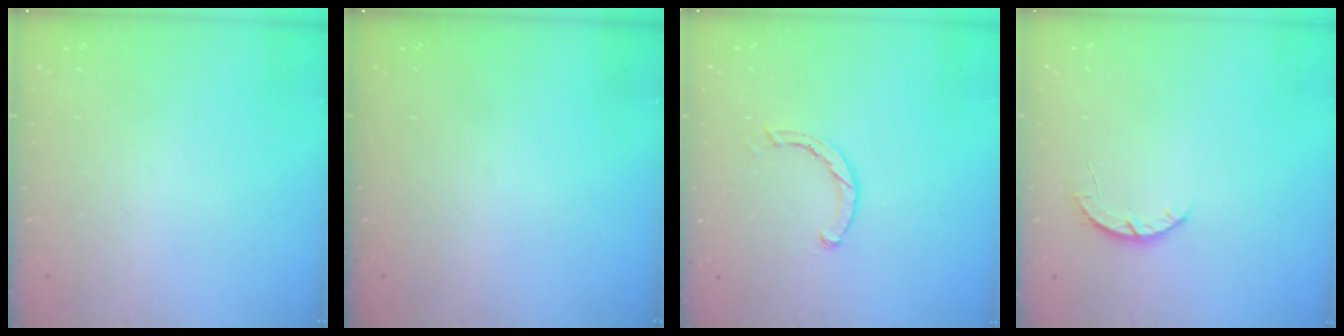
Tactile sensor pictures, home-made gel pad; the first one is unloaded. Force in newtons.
{"total": 0.0}
{"total": 2.4, "press": 2.4, "slide": 0.1}
{"total": 3.9, "press": 3.9, "slide": 0.4}